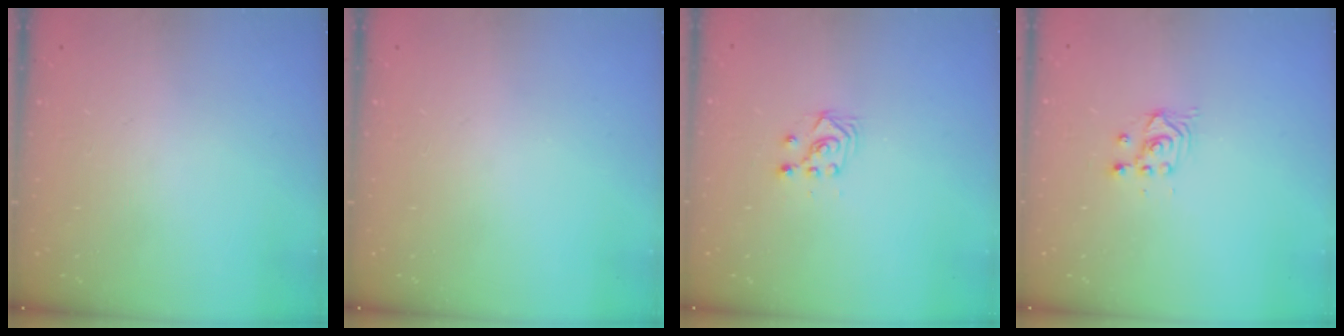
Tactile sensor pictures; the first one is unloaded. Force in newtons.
{"total": 0.0}
{"total": 3.3, "press": 3.2, "slide": 0.8}
{"total": 2.5, "press": 2.5, "slide": 0.2}